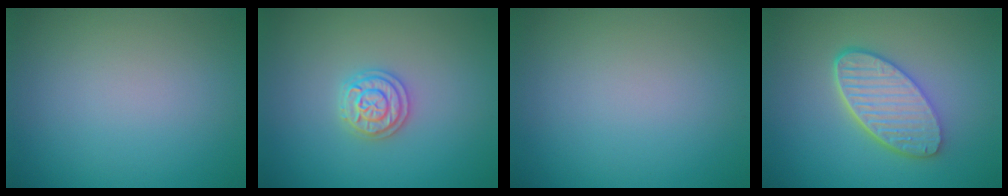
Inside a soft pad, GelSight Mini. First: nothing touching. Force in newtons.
{"total": 2.3, "press": 2.3, "slide": 0.5}
{"total": 0.0}
{"total": 5.7, "press": 4.5, "slide": 3.5}